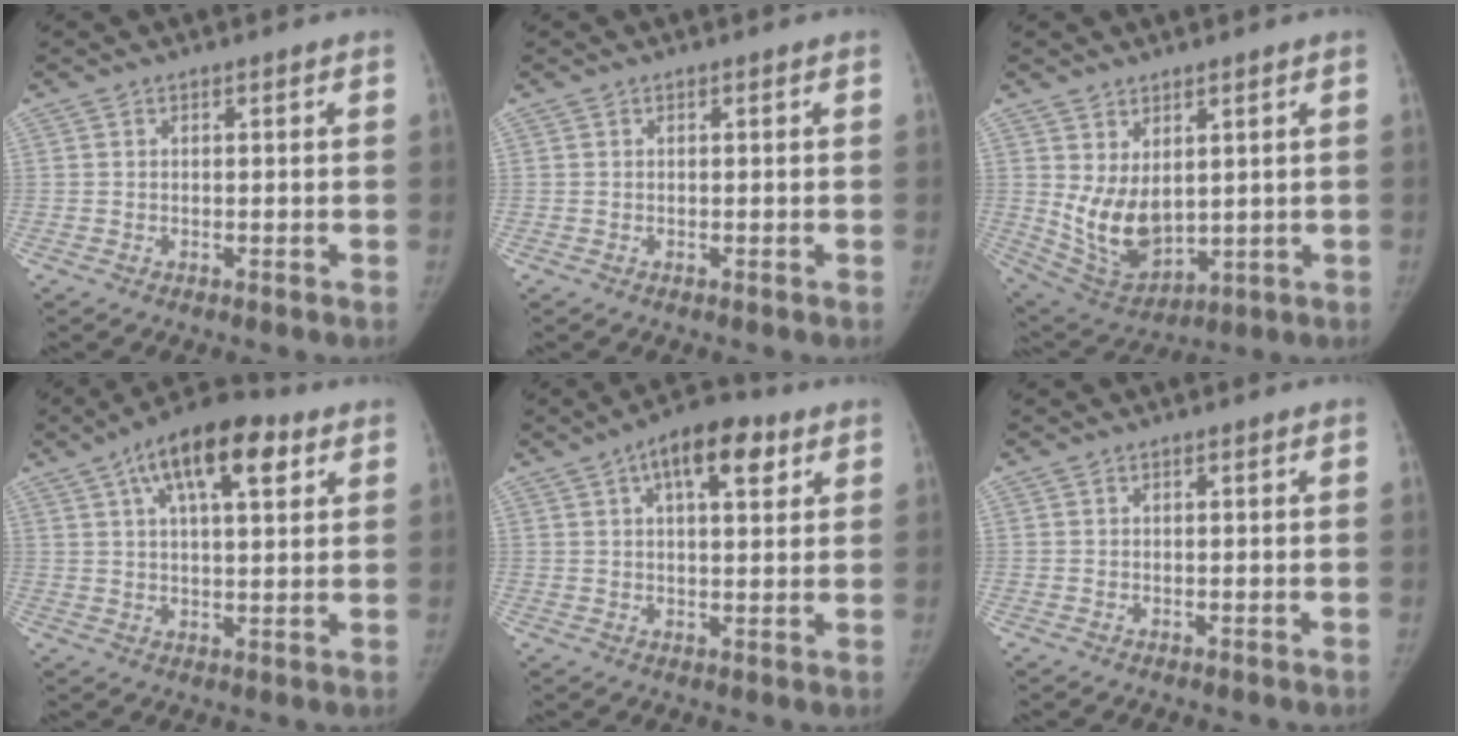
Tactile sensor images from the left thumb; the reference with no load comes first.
{"total": 0.0}
{"total": 10.6, "force": [1.8, 6.4, 8.2], "torque": [-0.128, -0.026, 0.060]}
{"total": 14.2, "force": [6.6, 5.8, 11.2], "torque": [-0.158, 0.000, 0.097]}
{"total": 10.6, "force": [4.9, 4.6, 8.2], "torque": [-0.102, 0.000, 0.069]}
{"total": 0.0}